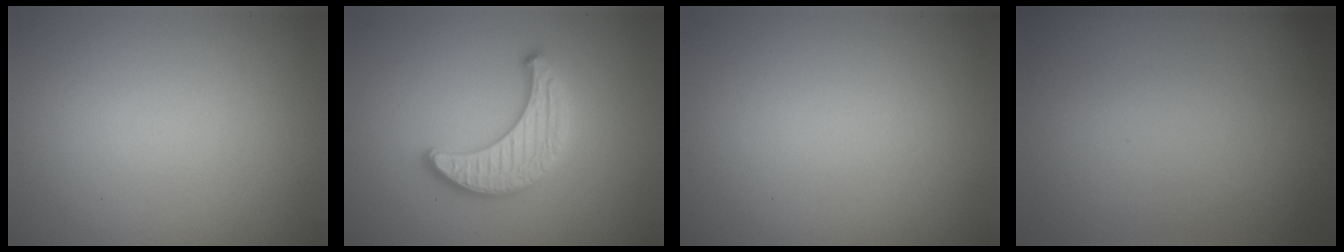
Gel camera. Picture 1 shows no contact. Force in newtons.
{"total": 3.4, "press": 3.4, "slide": 0.1}
{"total": 0.0}
{"total": 0.0}